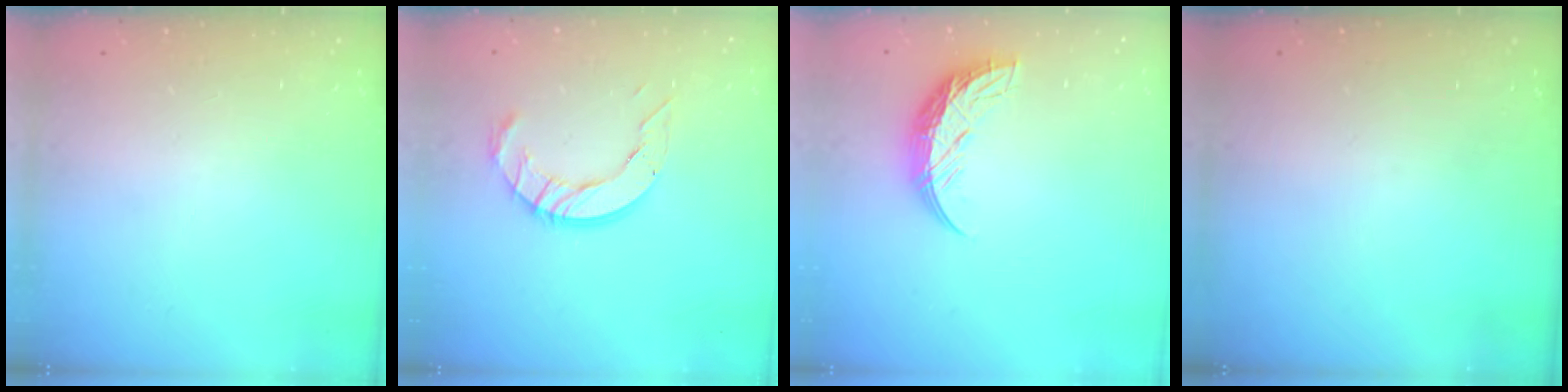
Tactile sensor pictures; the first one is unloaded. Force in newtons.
{"total": 9.7, "press": 9.6, "slide": 0.9}
{"total": 10.7, "press": 10.7, "slide": 0.4}
{"total": 0.0}